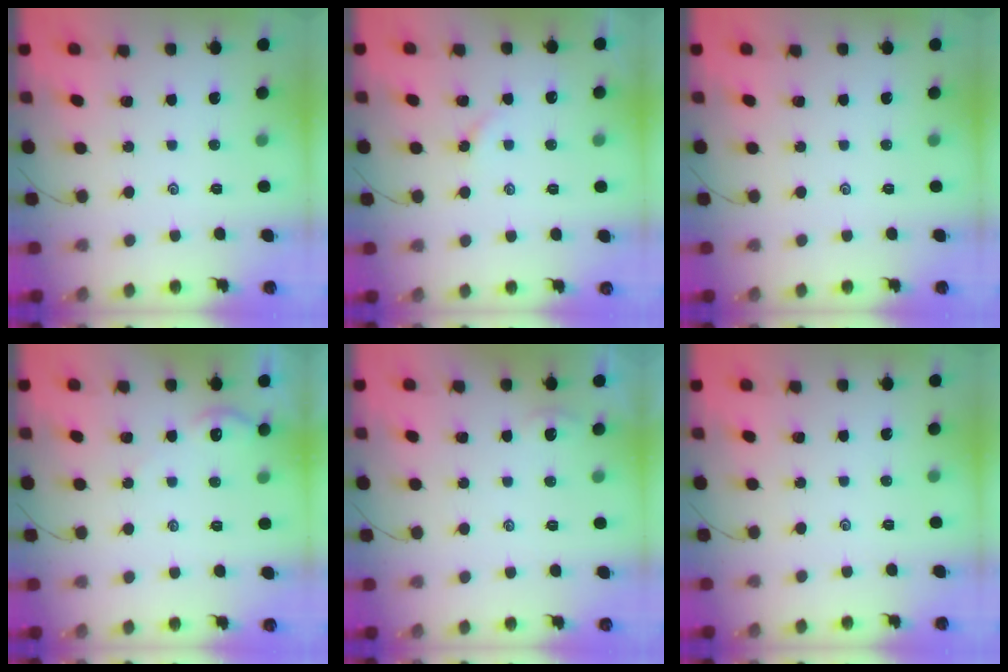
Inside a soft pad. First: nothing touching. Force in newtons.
{"total": 1.5, "press": 1.4, "slide": 0.3}
{"total": 0.0}
{"total": 2.8, "press": 2.8, "slide": 0.3}
{"total": 0.0}
{"total": 0.0}